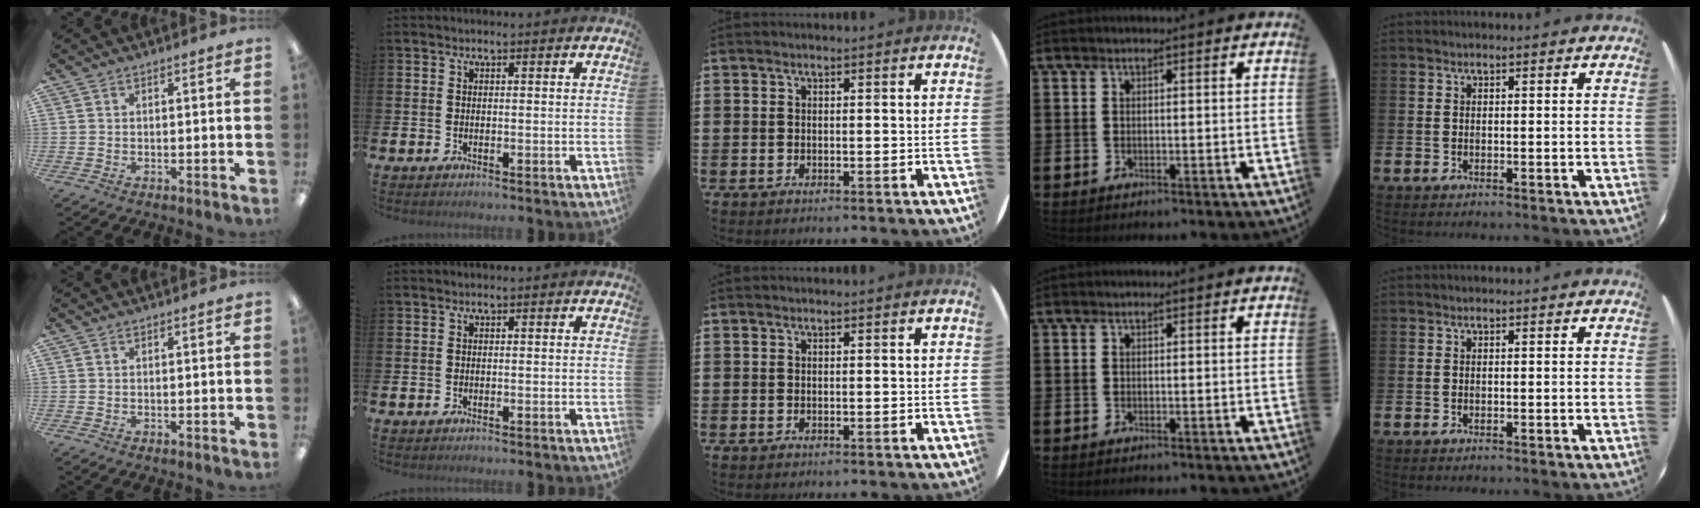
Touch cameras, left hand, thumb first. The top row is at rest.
{}